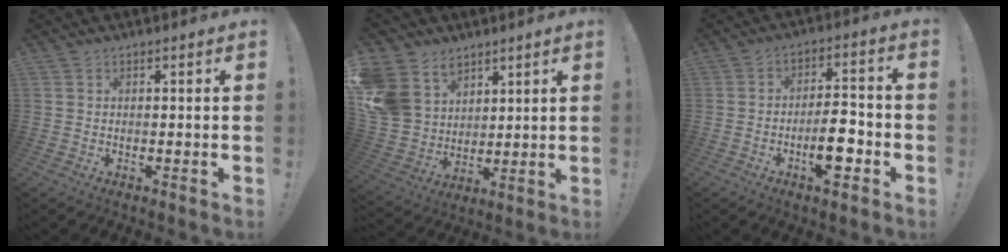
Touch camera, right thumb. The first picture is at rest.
{"total": 13.4, "force": [7.0, 10.3, 4.9], "torque": [-0.106, -0.043, 0.146]}
{"total": 10.8, "force": [-4.4, 3.7, 9.1], "torque": [-0.155, 0.018, -0.077]}